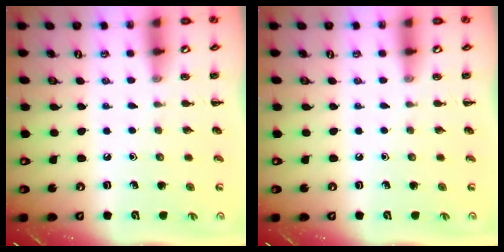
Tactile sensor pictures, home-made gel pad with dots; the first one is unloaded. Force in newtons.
{"total": 0.0}